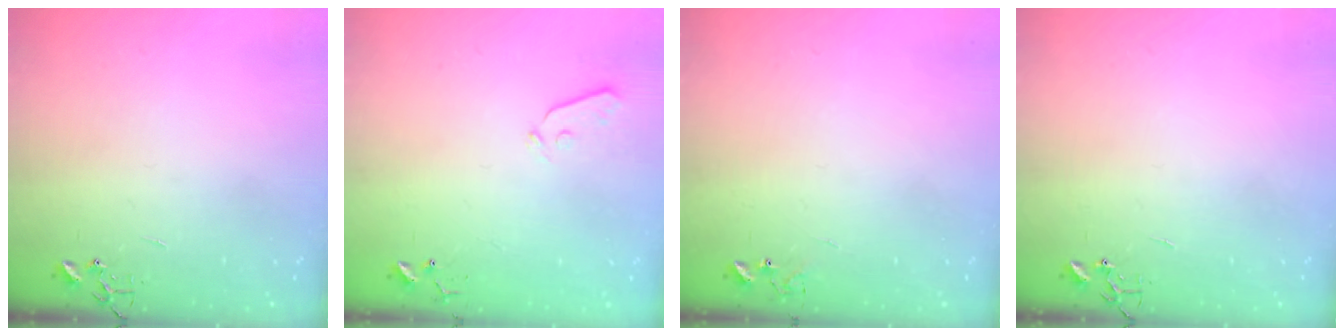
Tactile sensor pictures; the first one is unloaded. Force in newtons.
{"total": 3.6, "press": 3.5, "slide": 0.7}
{"total": 5.9, "press": 5.9, "slide": 0.5}
{"total": 0.0}